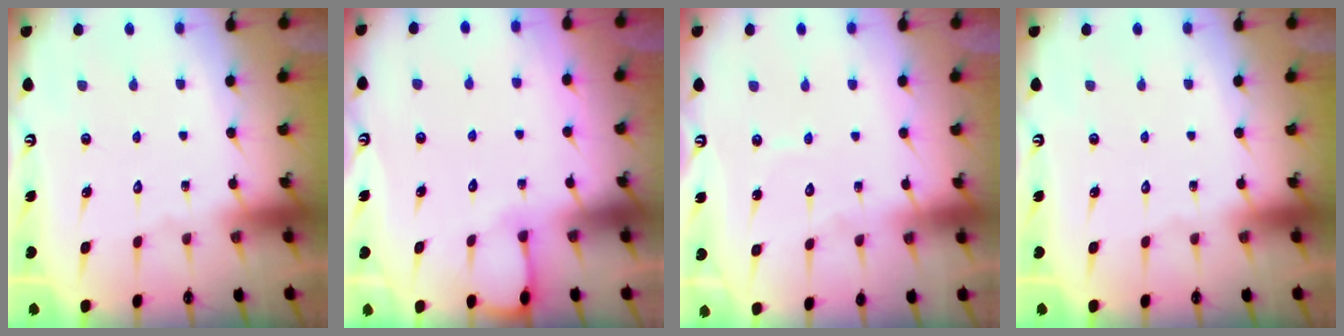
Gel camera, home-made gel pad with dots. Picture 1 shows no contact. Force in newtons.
{"total": 2.4, "press": 2.4, "slide": 0.3}
{"total": 3.9, "press": 3.8, "slide": 0.2}
{"total": 0.0}